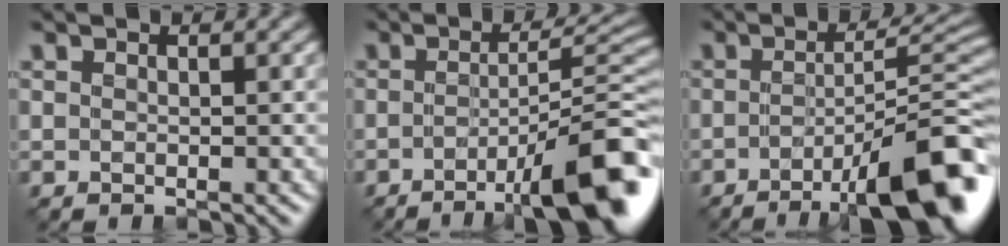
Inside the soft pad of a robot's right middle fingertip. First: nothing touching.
{"total": 10.4, "force": [-5.2, 1.8, 8.9], "torque": [-0.101, 0.011, -0.075]}
{"total": 11.7, "force": [-6.0, 2.3, 9.8], "torque": [-0.119, 0.006, -0.084]}